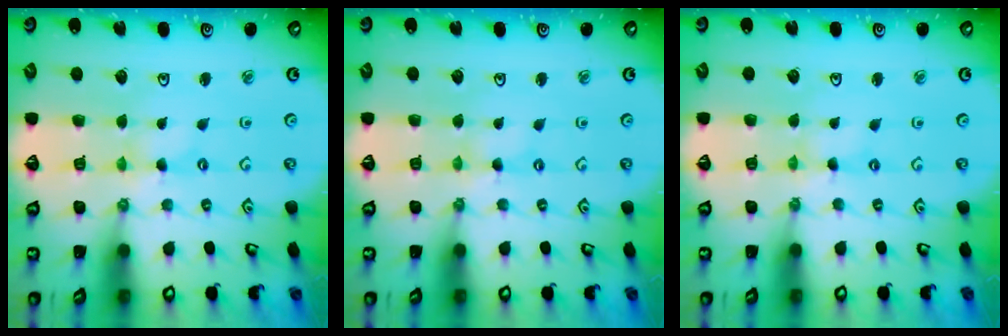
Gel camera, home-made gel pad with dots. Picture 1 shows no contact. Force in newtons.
{"total": 1.0, "press": 1.0, "slide": 0.2}
{"total": 0.0}